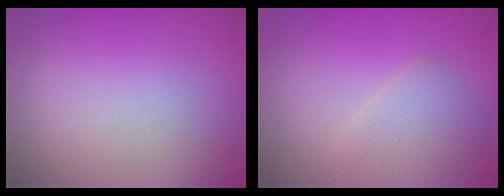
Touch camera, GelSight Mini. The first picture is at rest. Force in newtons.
{"total": 2.8, "press": 2.8, "slide": 0.2}